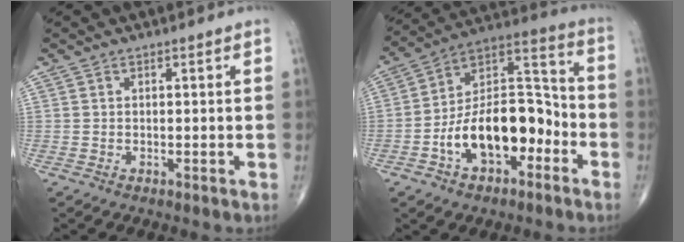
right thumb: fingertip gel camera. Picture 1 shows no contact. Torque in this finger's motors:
{"motor_torque": [2.31, 2.32, 1.25, -1.22, 0.41]}